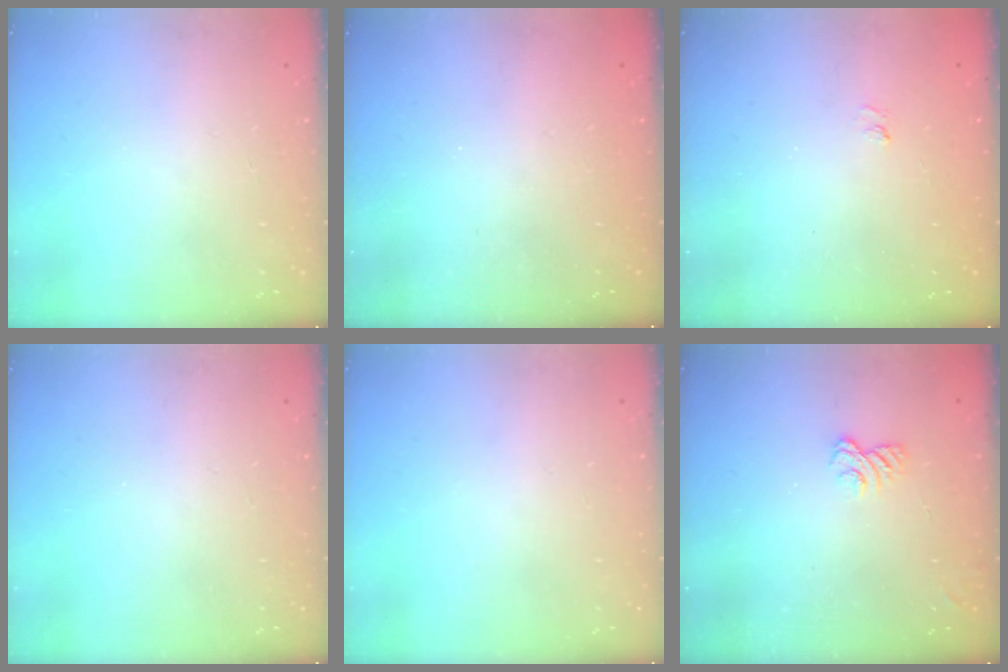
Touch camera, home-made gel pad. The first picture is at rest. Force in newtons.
{"total": 2.3, "press": 2.2, "slide": 0.7}
{"total": 1.2, "press": 0.5, "slide": 1.1}
{"total": 0.0}
{"total": 0.0}
{"total": 2.3, "press": 1.9, "slide": 1.2}